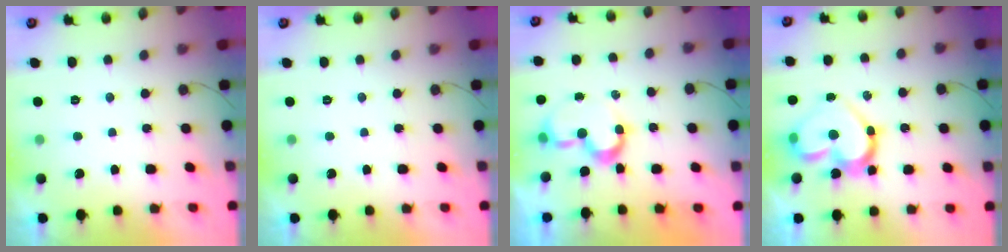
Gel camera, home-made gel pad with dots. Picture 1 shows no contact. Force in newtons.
{"total": 0.0}
{"total": 7.7, "press": 7.7, "slide": 0.2}
{"total": 15.0, "press": 14.8, "slide": 2.0}